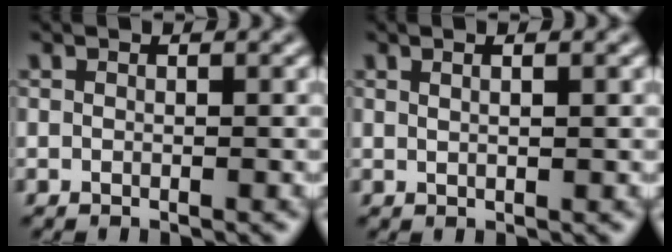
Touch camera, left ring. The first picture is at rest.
{"total": 2.0, "force": [1.1, 0.7, 1.4], "torque": [-0.010, 0.002, 0.000]}